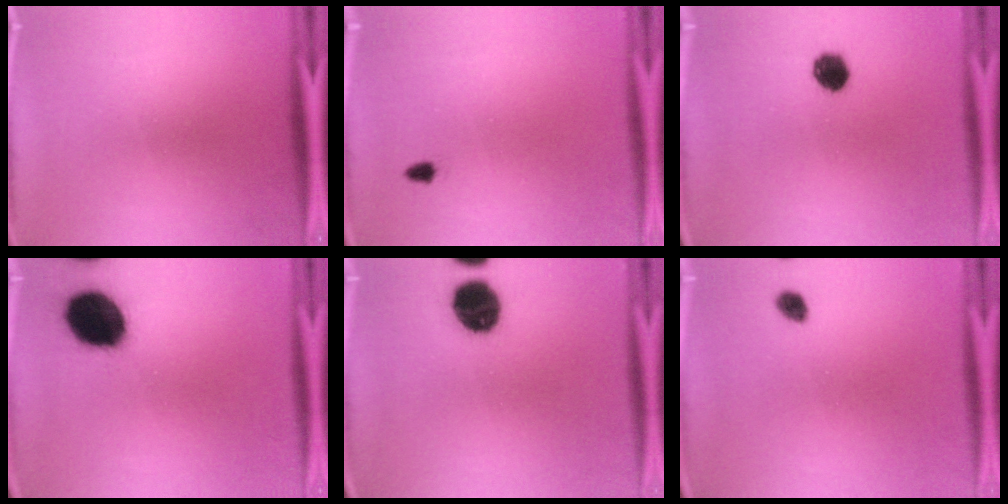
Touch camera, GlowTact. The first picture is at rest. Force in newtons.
{"total": 1.1}
{"total": 5.3}
{"total": 16.0}
{"total": 11.6}
{"total": 2.2}